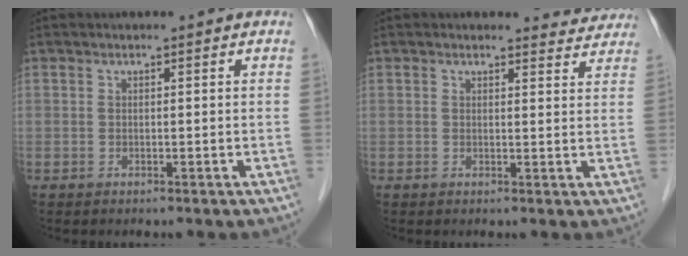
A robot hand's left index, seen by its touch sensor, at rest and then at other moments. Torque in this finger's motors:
{"motor_torque": [0.73, -0.64, 0.00, -0.02]}